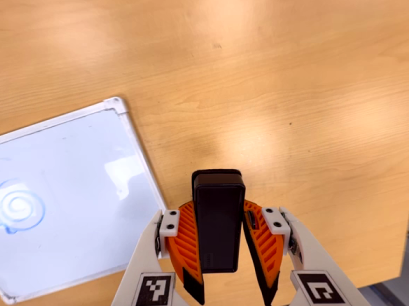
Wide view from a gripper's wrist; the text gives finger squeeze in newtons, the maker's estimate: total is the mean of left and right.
{"total": 7.9, "left": 6.4, "right": 9.4}